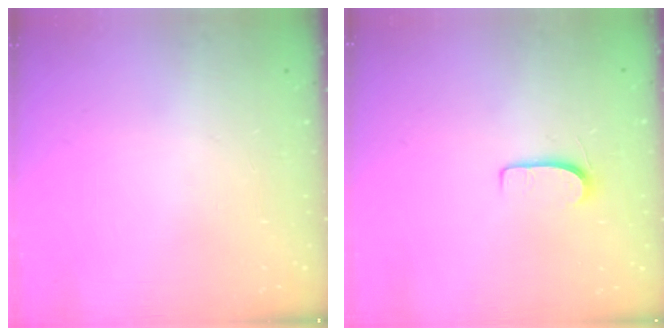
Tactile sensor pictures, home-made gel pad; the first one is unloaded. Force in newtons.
{"total": 6.2, "press": 6.2, "slide": 0.6}